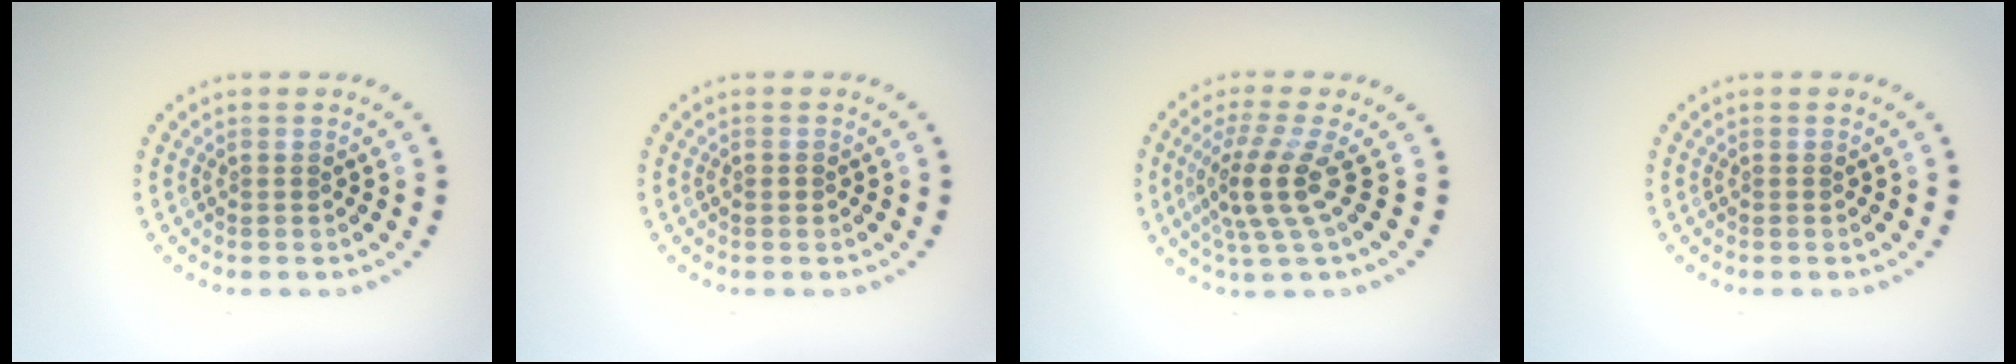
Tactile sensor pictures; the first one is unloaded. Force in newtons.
{"total": 0.8, "press": 0.8, "slide": 0.0}
{"total": 4.1, "press": 2.8, "slide": 2.9}
{"total": 0.0}